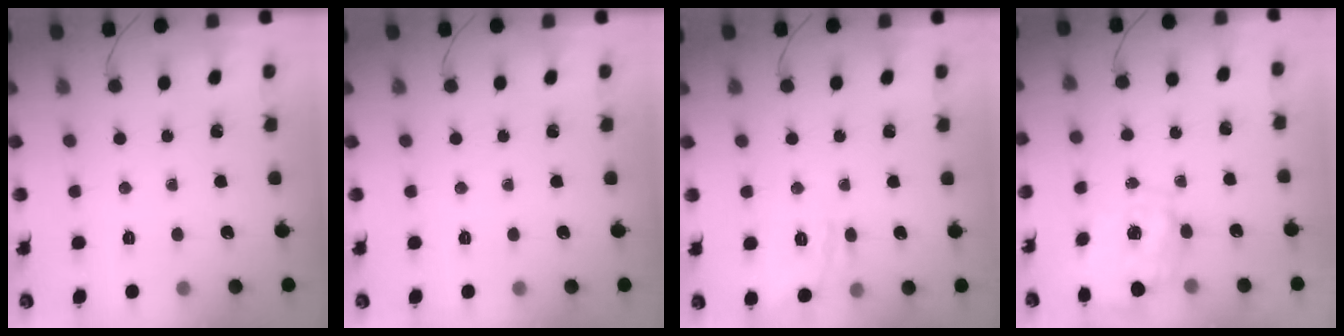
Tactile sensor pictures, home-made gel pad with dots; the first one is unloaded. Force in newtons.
{"total": 0.0}
{"total": 13.1, "press": 13.1, "slide": 0.6}
{"total": 2.7, "press": 2.6, "slide": 0.9}